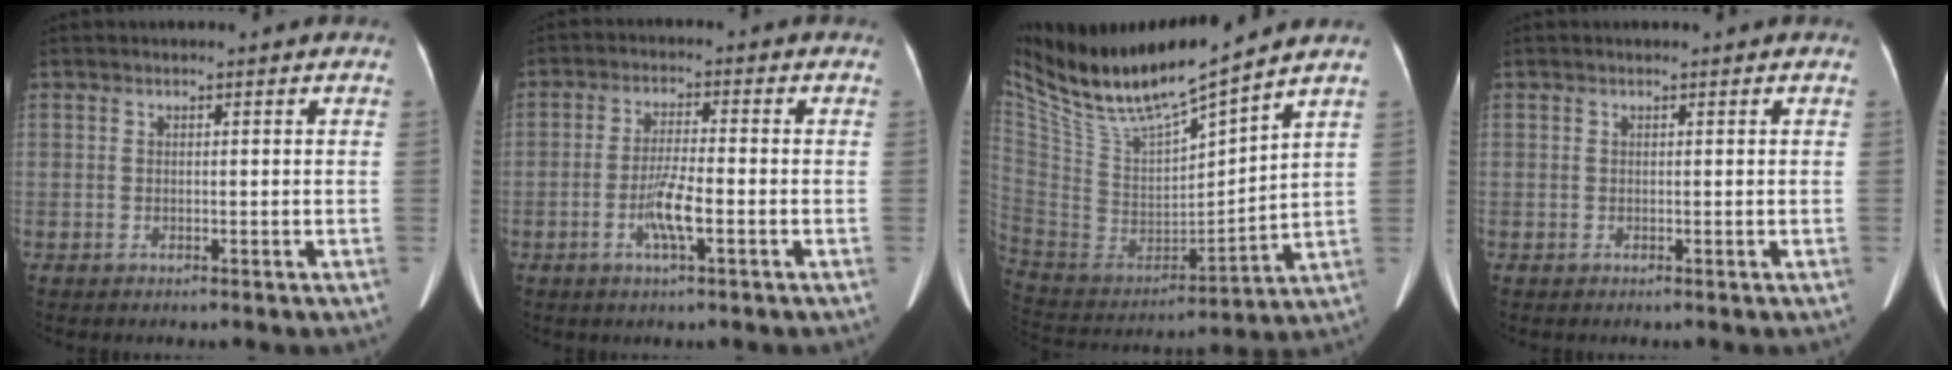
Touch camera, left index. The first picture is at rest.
{"total": 5.0, "force": [-1.8, 0.3, 4.6], "torque": [-0.094, -0.007, -0.037]}
{"total": 19.8, "force": [16.9, 1.0, 10.1], "torque": [-0.203, -0.004, 0.323]}
{"total": 0.8, "force": [0.7, 0.0, 0.3], "torque": [-0.005, 0.010, 0.010]}